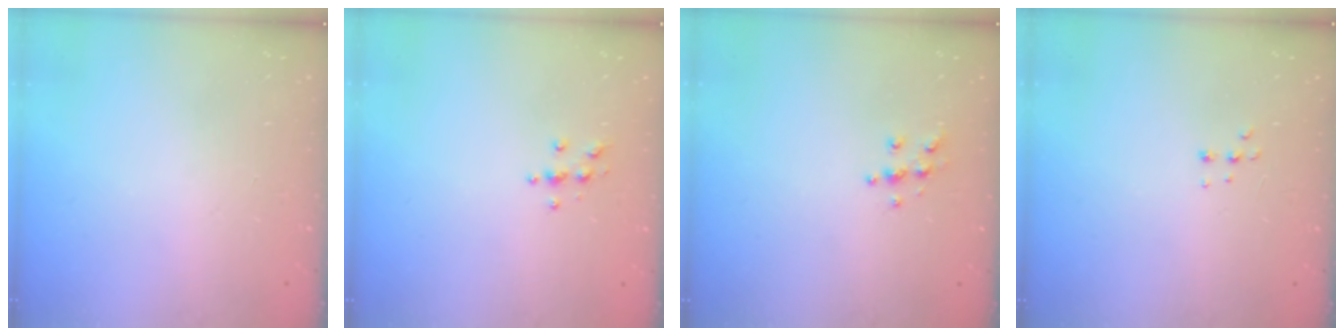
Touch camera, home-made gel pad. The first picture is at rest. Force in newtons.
{"total": 3.6, "press": 3.6, "slide": 0.4}
{"total": 5.9, "press": 5.9, "slide": 0.6}
{"total": 3.4, "press": 3.3, "slide": 0.6}